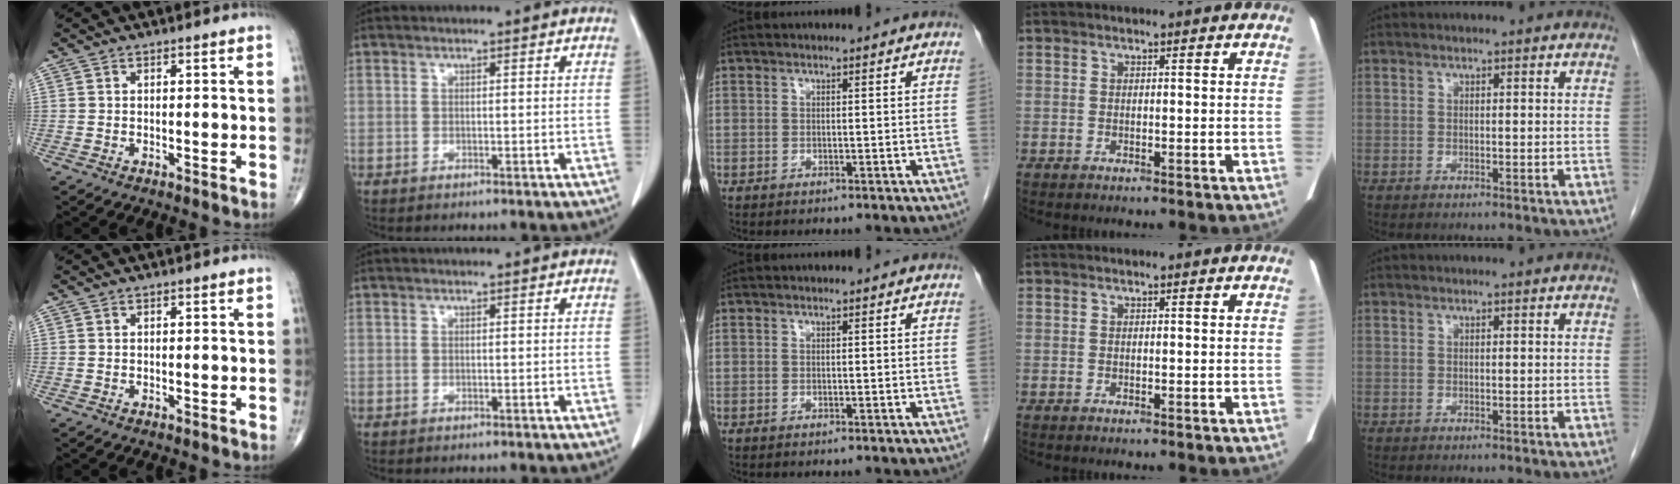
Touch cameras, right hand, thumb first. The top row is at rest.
{}